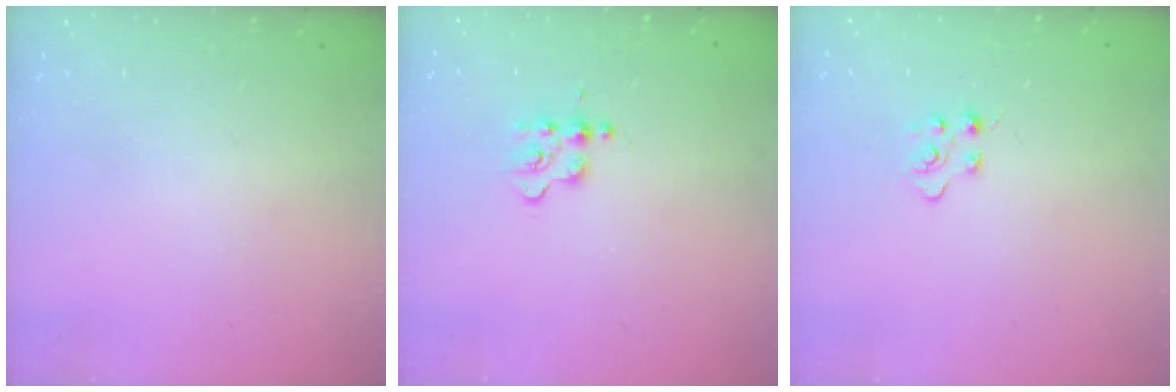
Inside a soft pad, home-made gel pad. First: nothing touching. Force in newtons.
{"total": 2.8, "press": 2.8, "slide": 0.3}
{"total": 2.9, "press": 2.9, "slide": 0.3}